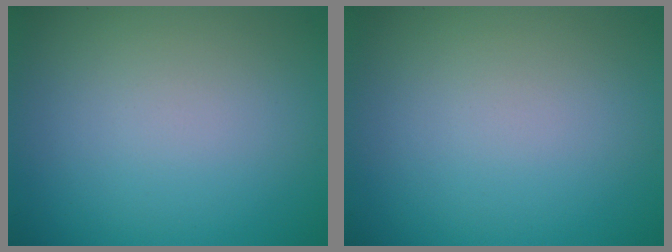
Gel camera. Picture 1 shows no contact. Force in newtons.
{"total": 0.0}